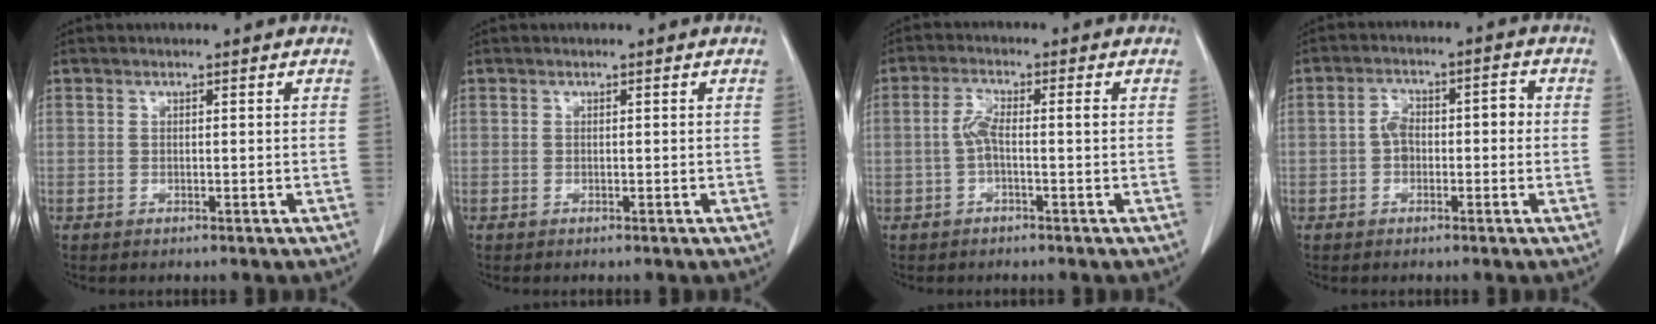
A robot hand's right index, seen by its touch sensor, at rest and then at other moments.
{"total": 0.0}
{"total": 3.5, "force": [-0.5, 0.6, 3.4], "torque": [-0.072, 0.015, -0.010]}
{"total": 5.0, "force": [-0.5, 2.8, 4.1], "torque": [-0.071, 0.035, -0.010]}